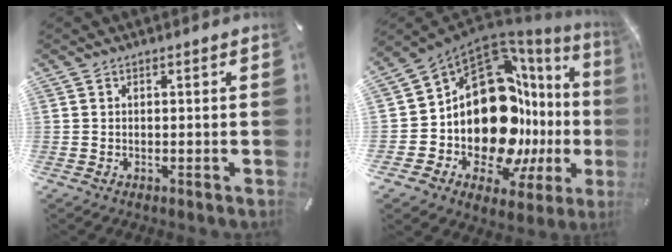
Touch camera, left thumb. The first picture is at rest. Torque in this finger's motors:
{"motor_torque": [1.30, 3.70, 2.77, 0.00, 0.27]}